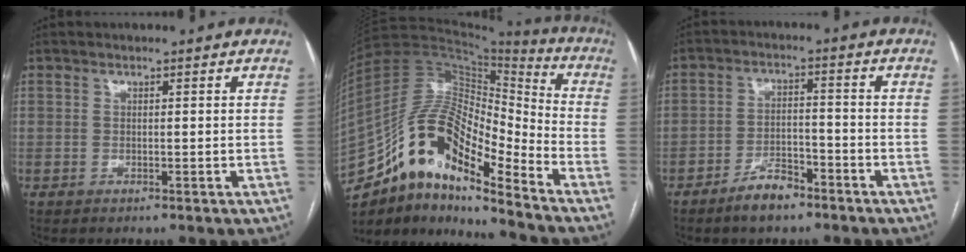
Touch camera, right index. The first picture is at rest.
{"total": 18.1, "force": [-11.9, 5.2, 12.7], "torque": [-0.230, 0.042, -0.206]}
{"total": 5.9, "force": [-4.3, 2.3, 3.2], "torque": [-0.060, 0.004, -0.073]}